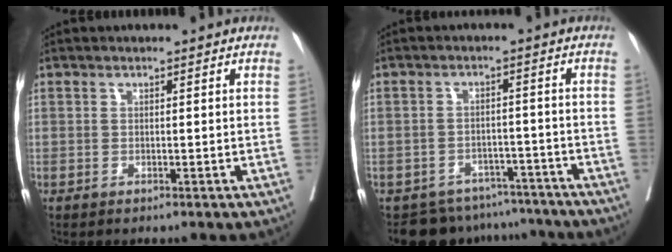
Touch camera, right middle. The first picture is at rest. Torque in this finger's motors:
{"motor_torque": [0.05, -0.24, 0.04, 0.01]}